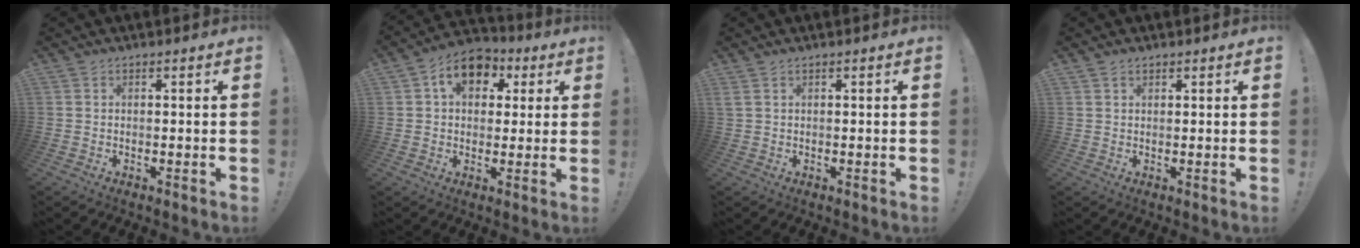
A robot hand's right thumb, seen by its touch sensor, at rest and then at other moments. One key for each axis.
{"total": 10.5, "fx": 3.9, "fy": 7.6, "fz": 6.0, "tx": -0.092, "ty": -0.001, "tz": 0.075}
{"total": 1.2, "fx": 0.8, "fy": 0.1, "fz": 1.0, "tx": -0.019, "ty": 0.000, "tz": 0.014}
{"total": 1.2, "fx": 1.0, "fy": 0.6, "fz": 0.2, "tx": 0.000, "ty": -0.002, "tz": 0.020}